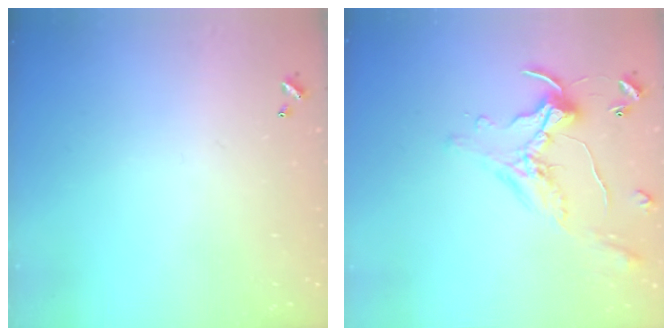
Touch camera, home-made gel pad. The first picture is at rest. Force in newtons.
{"total": 0.0}